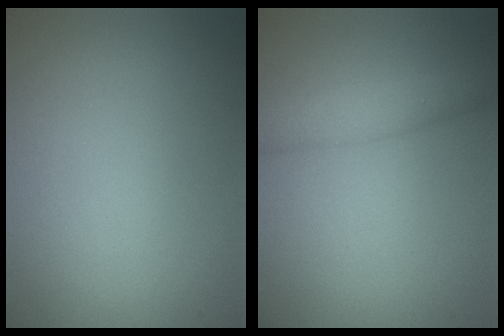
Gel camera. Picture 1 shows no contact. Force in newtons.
{"total": 2.8, "press": 2.8, "slide": 0.1}